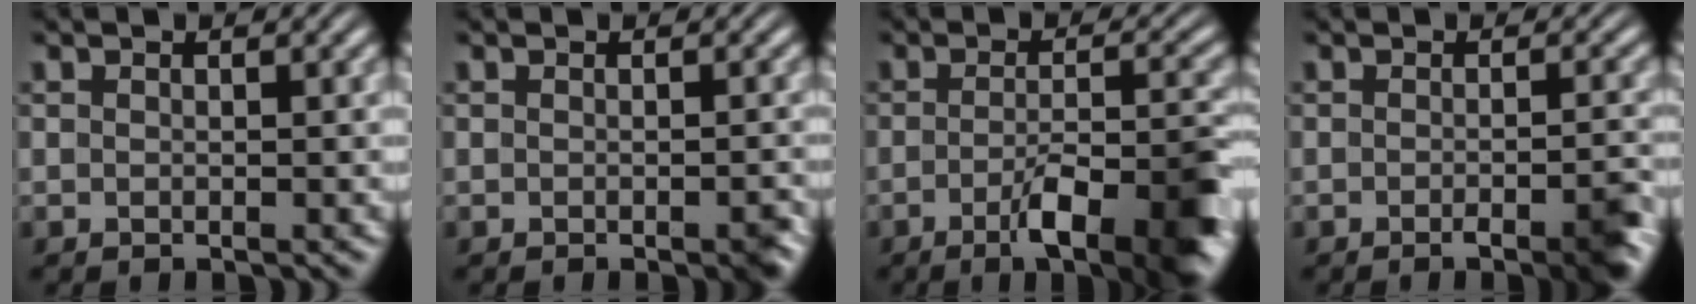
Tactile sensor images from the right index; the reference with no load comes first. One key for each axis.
{"total": 1.1, "fx": -0.8, "fy": 0.2, "fz": 0.8, "tx": -0.007, "ty": 0.003, "tz": -0.015}
{"total": 8.7, "fx": -3.6, "fy": 1.9, "fz": 7.6, "tx": -0.106, "ty": -0.012, "tz": -0.055}
{"total": 3.1, "fx": -1.9, "fy": 0.5, "fz": 2.3, "tx": -0.028, "ty": 0.001, "tz": -0.036}